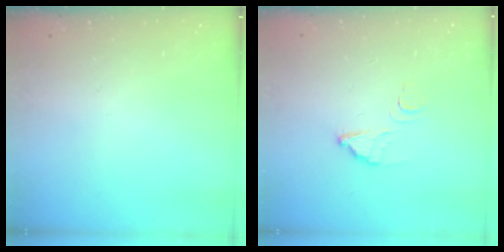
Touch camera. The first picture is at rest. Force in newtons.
{"total": 2.5, "press": 2.5, "slide": 0.2}